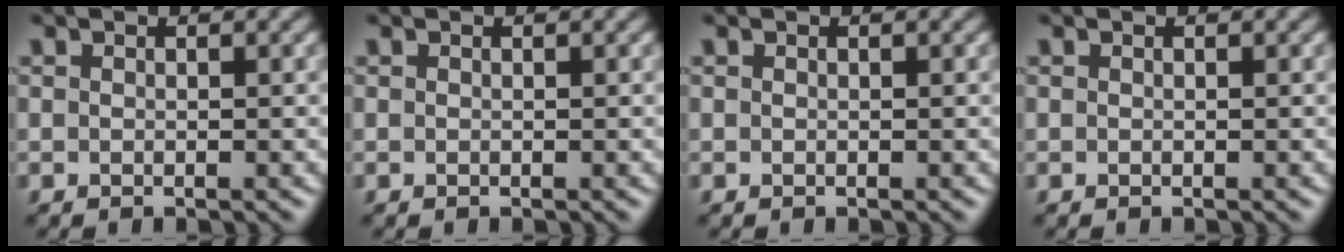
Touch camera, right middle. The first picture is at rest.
{"total": 0.0}
{"total": 0.0}
{"total": 0.0}